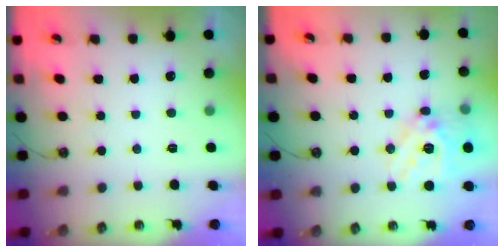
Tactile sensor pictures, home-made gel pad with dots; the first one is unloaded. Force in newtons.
{"total": 18.3, "press": 18.2, "slide": 1.9}